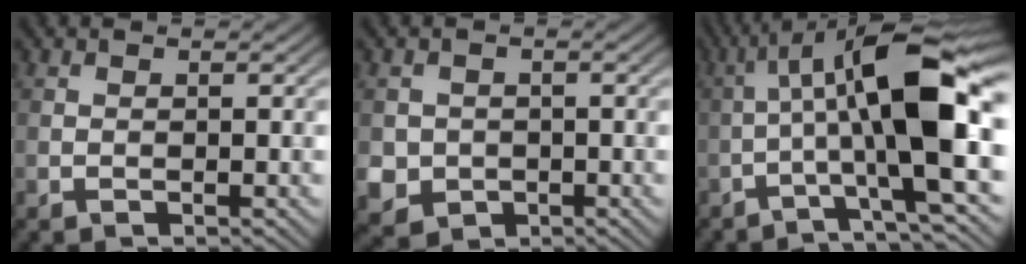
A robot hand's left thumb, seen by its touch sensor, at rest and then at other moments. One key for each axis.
{"total": 3.6, "fx": -0.6, "fy": 3.4, "fz": 1.0, "tx": -0.034, "ty": -0.017, "tz": -0.015}
{"total": 13.2, "fx": -0.8, "fy": 2.6, "fz": 12.9, "tx": -0.209, "ty": 0.030, "tz": -0.020}